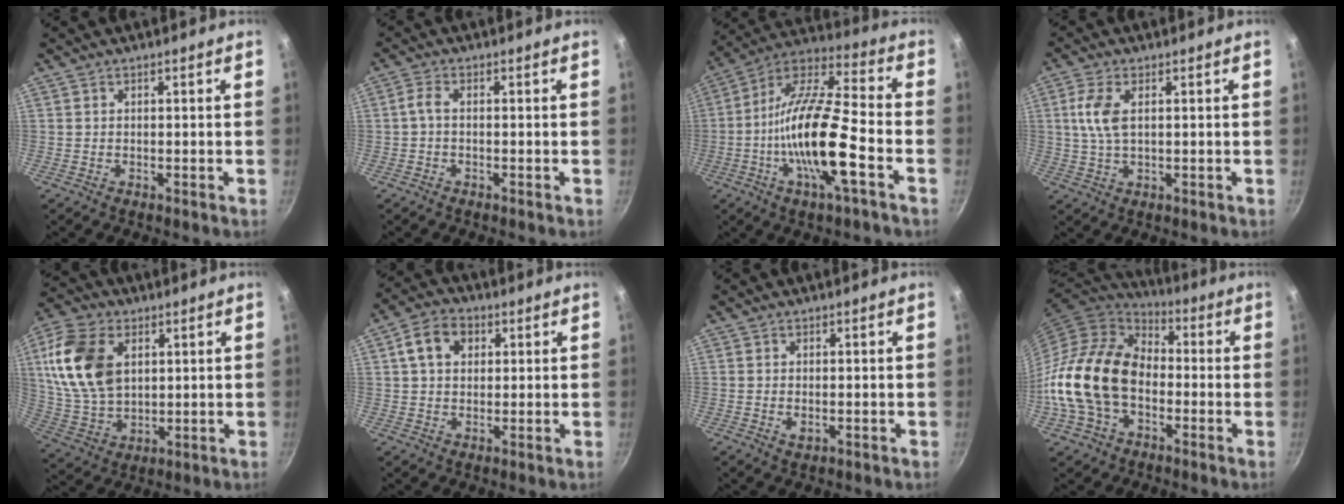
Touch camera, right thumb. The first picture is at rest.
{"total": 2.2, "force": [-0.4, 0.9, 2.0], "torque": [-0.055, 0.009, -0.013]}
{"total": 15.0, "force": [-4.4, 3.5, 13.9], "torque": [-0.253, 0.034, -0.094]}
{"total": 5.9, "force": [1.3, 2.8, 5.1], "torque": [-0.111, 0.004, 0.024]}
{"total": 16.8, "force": [4.4, 11.0, 11.9], "torque": [-0.216, -0.009, 0.092]}
{"total": 7.6, "force": [2.3, 5.6, 4.5], "torque": [-0.065, 0.009, 0.030]}
{"total": 1.9, "force": [-0.3, 1.2, 1.4], "torque": [-0.024, -0.003, -0.004]}
{"total": 19.8, "force": [-3.3, 13.9, 13.8], "torque": [-0.236, 0.041, -0.076]}